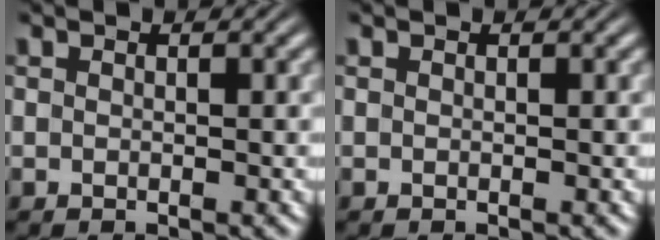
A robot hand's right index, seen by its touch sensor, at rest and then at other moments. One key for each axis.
{"total": 0.0}